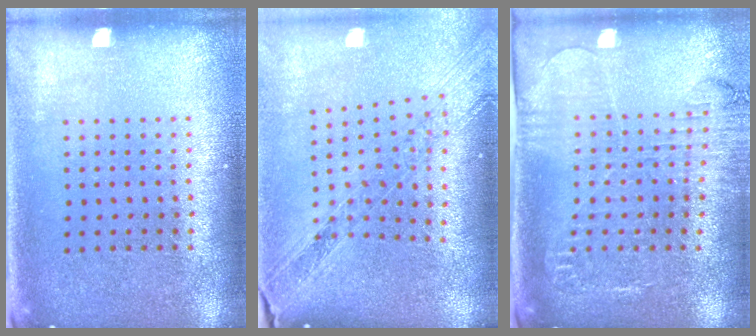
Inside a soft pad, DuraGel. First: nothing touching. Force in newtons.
{"total": 1.4, "press": 1.3, "slide": 0.5}
{"total": 1.9, "press": 1.9, "slide": 0.1}